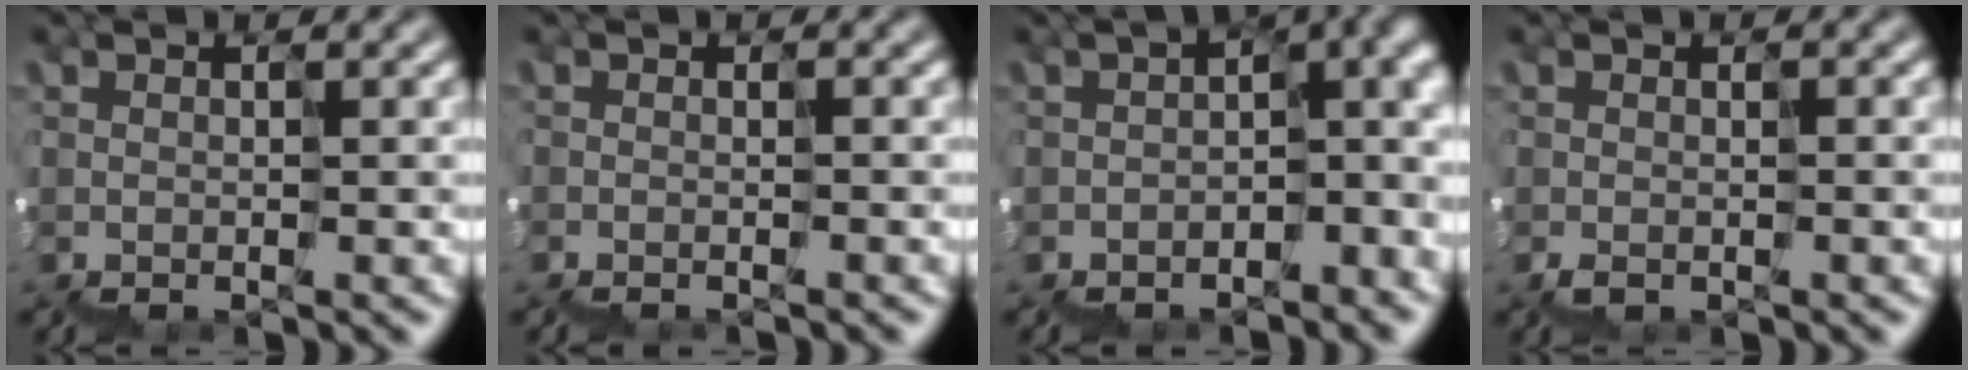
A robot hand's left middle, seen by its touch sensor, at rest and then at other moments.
{"total": 1.1, "force": [-1.1, 0.1, 0.1], "torque": [0.009, -0.008, -0.008]}
{"total": 7.0, "force": [-2.8, 3.0, 5.7], "torque": [-0.080, -0.005, -0.036]}
{"total": 0.5, "force": [-0.4, -0.2, -0.3], "torque": [-0.006, -0.008, -0.003]}